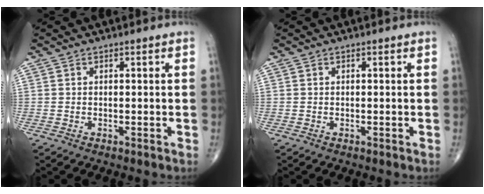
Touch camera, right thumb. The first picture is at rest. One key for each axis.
{"total": 0.0}